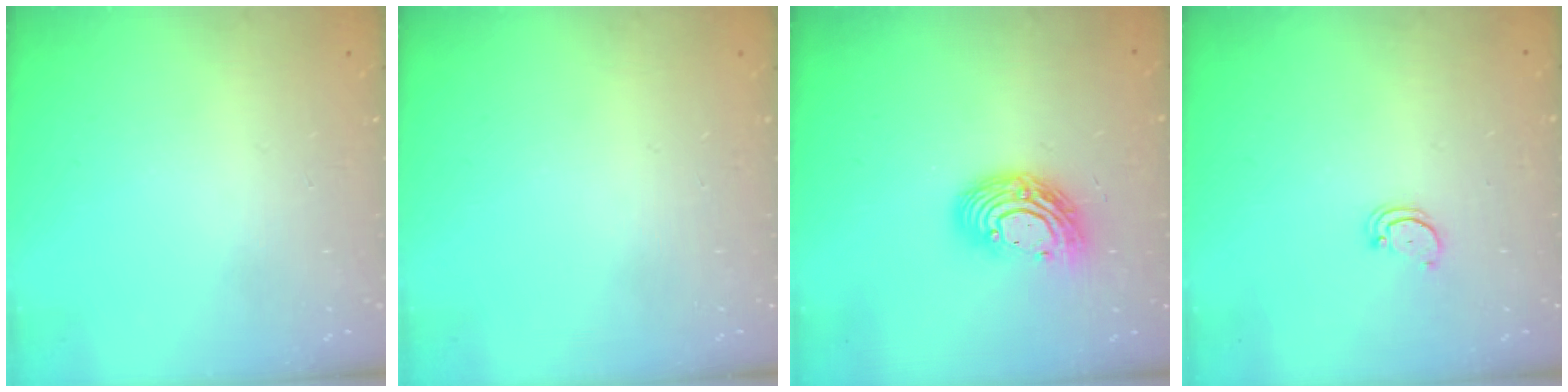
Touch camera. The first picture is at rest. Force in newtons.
{"total": 0.0}
{"total": 12.8, "press": 12.8, "slide": 1.1}
{"total": 2.5, "press": 2.5, "slide": 0.3}